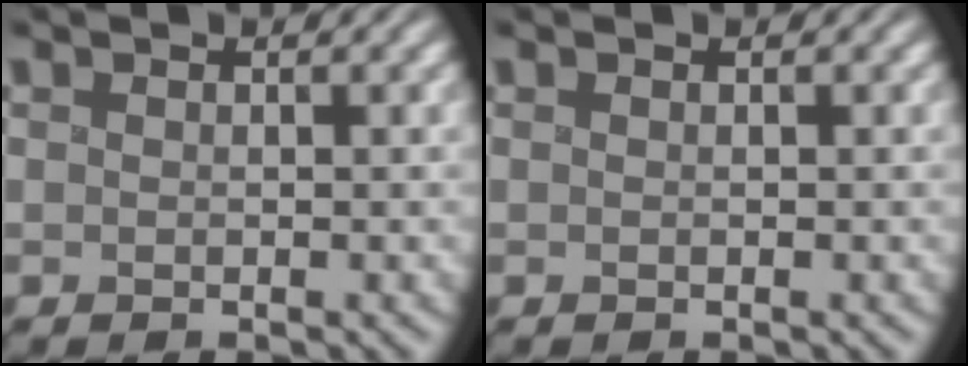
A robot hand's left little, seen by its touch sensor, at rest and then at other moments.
{"total": 0.0}